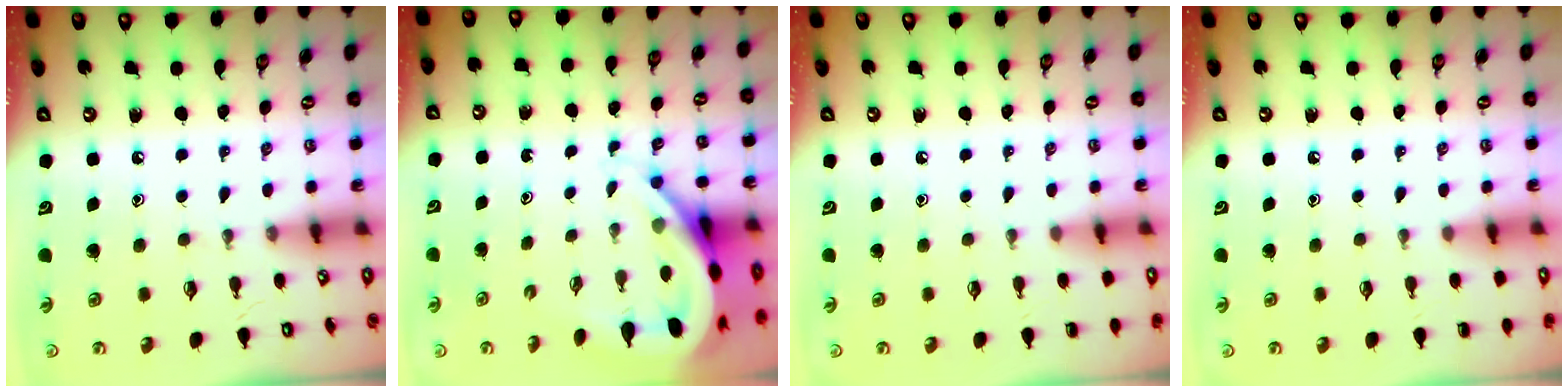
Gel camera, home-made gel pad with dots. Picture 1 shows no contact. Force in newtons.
{"total": 9.2, "press": 9.2, "slide": 1.2}
{"total": 0.0}
{"total": 0.0}